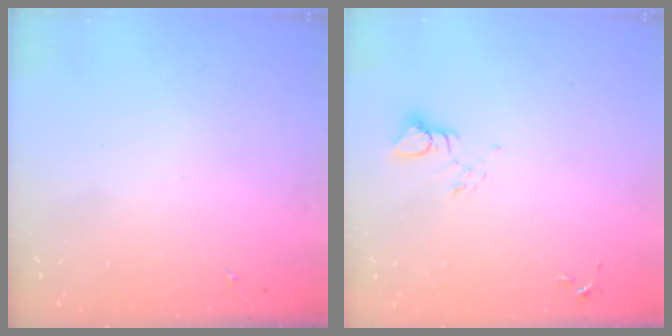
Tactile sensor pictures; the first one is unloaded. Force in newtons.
{"total": 3.8, "press": 3.7, "slide": 0.4}